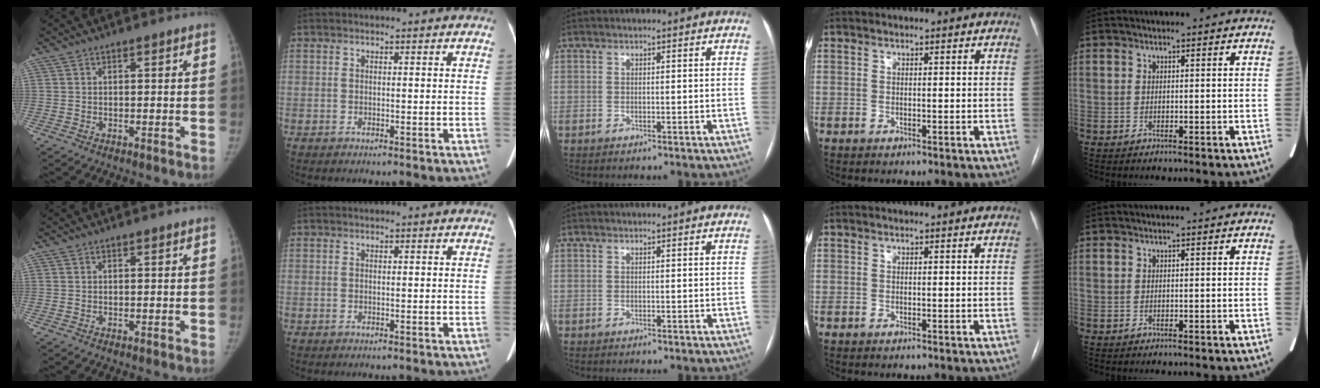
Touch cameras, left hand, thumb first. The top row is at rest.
{}